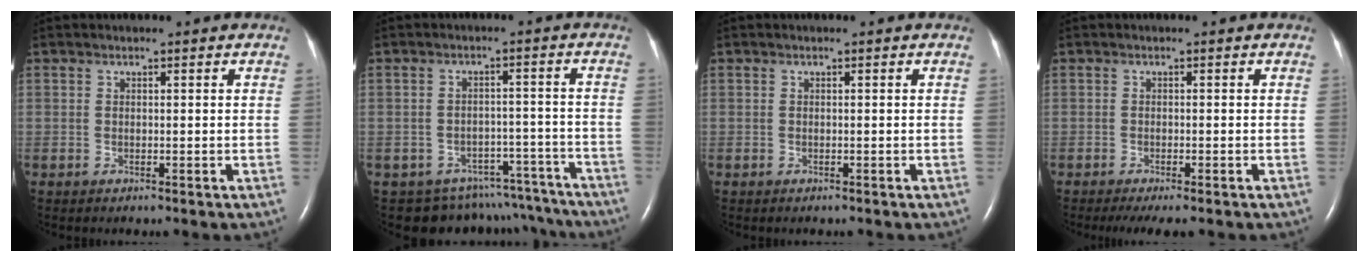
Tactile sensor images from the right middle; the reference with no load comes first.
{"total": 12.8, "force": [-11.5, 5.7, 0.5], "torque": [0.002, 0.038, -0.127]}
{"total": 0.0}
{"total": 4.8, "force": [-3.7, 0.8, 3.0], "torque": [-0.042, -0.012, -0.053]}